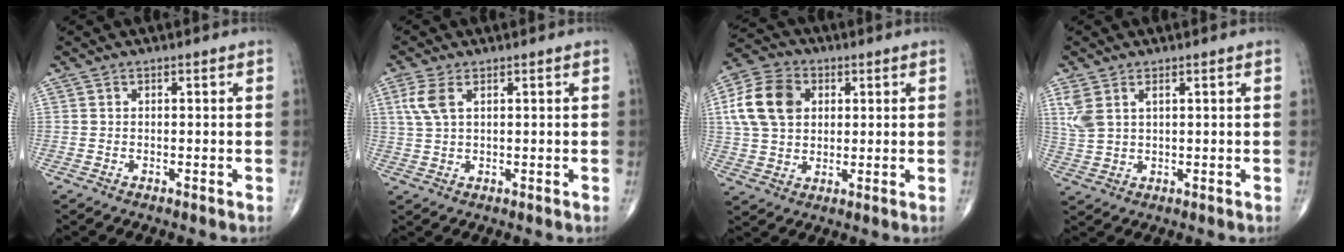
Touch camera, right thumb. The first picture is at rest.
{"total": 4.4, "force": [1.7, 2.1, 3.5], "torque": [-0.091, 0.008, 0.039]}
{"total": 12.8, "force": [2.9, 9.4, 8.2], "torque": [-0.141, 0.009, 0.049]}
{"total": 5.1, "force": [2.2, 2.7, 3.7], "torque": [-0.092, 0.002, 0.054]}